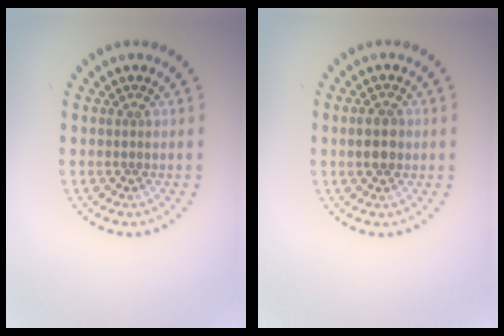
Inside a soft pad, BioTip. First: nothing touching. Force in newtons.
{"total": 2.6, "press": 2.6, "slide": 0.1}